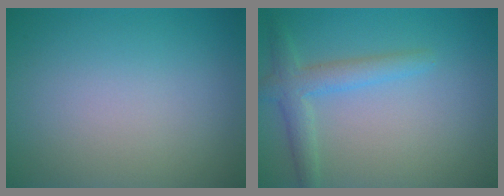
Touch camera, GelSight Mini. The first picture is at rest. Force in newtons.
{"total": 2.9, "press": 2.9, "slide": 0.2}